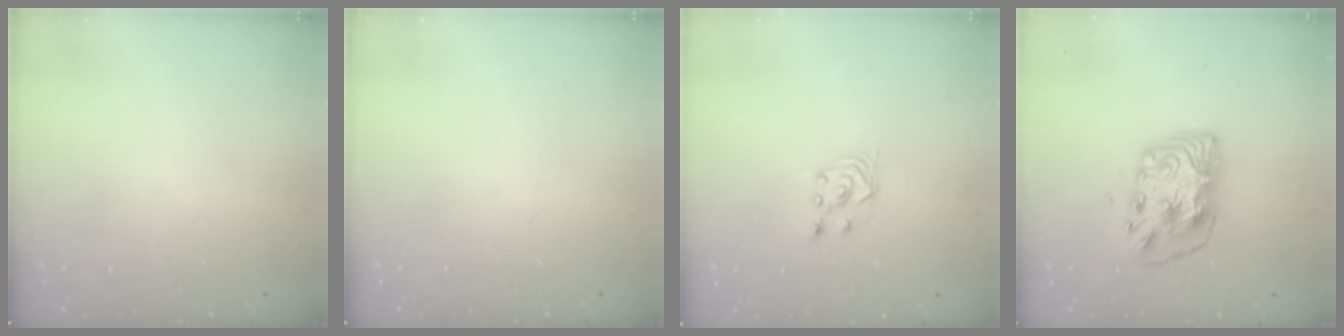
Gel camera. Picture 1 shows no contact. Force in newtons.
{"total": 0.0}
{"total": 2.9, "press": 2.5, "slide": 1.4}
{"total": 10.1, "press": 10.0, "slide": 1.2}